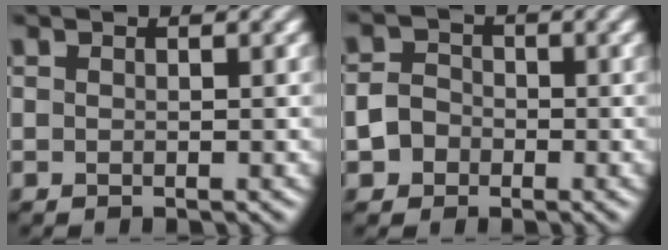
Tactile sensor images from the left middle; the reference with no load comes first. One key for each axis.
{"total": 2.6, "fx": -1.1, "fy": 2.2, "fz": 0.8, "tx": -0.001, "ty": 0.003, "tz": -0.028}